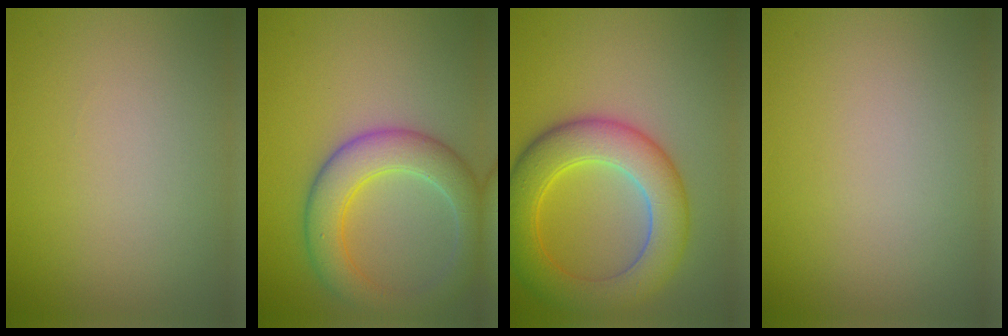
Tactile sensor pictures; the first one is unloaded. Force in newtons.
{"total": 6.0, "press": 6.0, "slide": 0.6}
{"total": 7.6, "press": 7.6, "slide": 0.3}
{"total": 0.0}